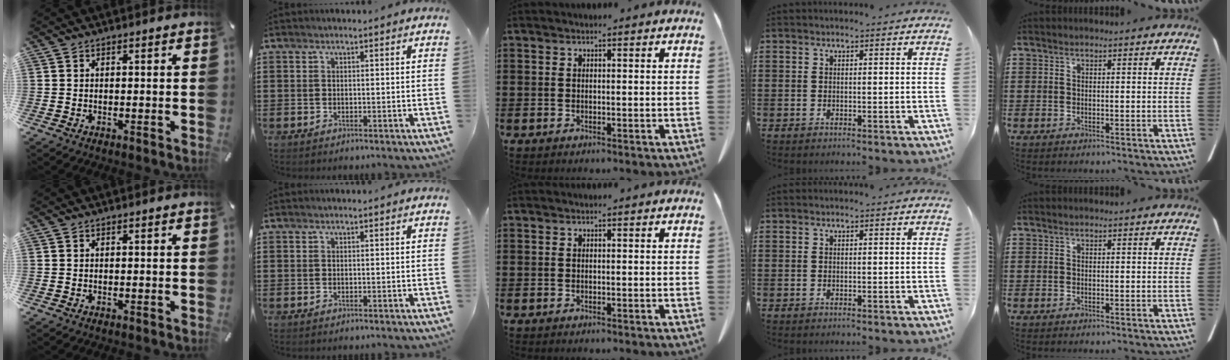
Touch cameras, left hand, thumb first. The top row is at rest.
{}